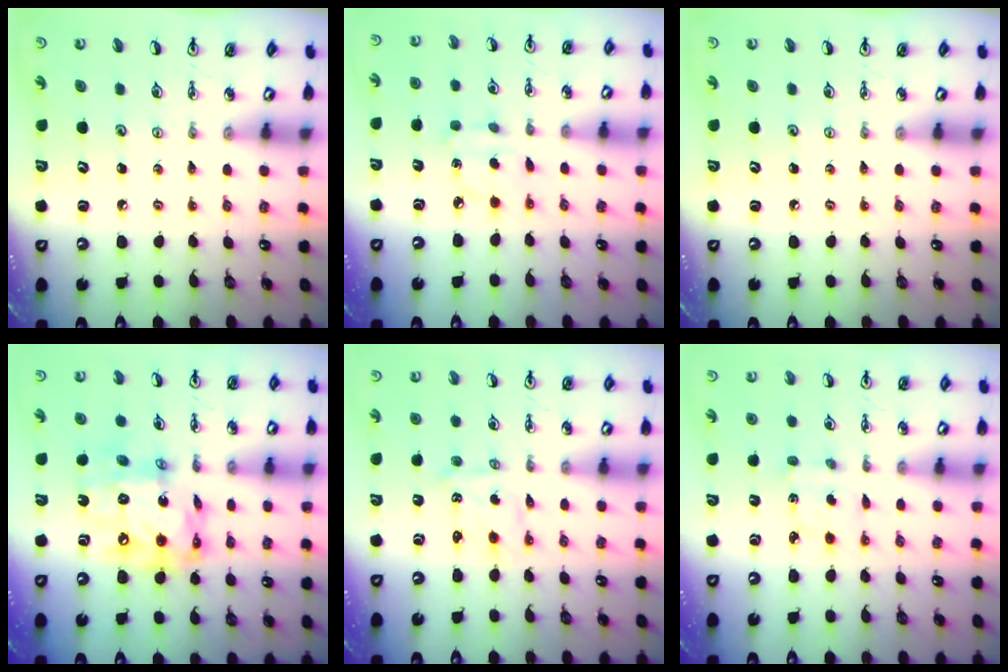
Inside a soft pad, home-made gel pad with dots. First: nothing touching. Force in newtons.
{"total": 2.8, "press": 2.8, "slide": 0.4}
{"total": 0.0}
{"total": 14.9, "press": 14.9, "slide": 1.2}
{"total": 0.7, "press": 0.7, "slide": 0.1}
{"total": 2.1, "press": 2.0, "slide": 0.7}